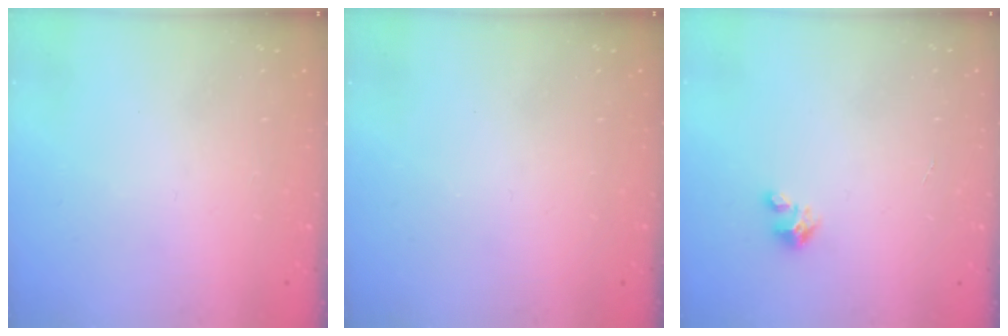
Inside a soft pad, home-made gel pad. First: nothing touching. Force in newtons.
{"total": 0.0}
{"total": 3.6, "press": 3.5, "slide": 0.2}